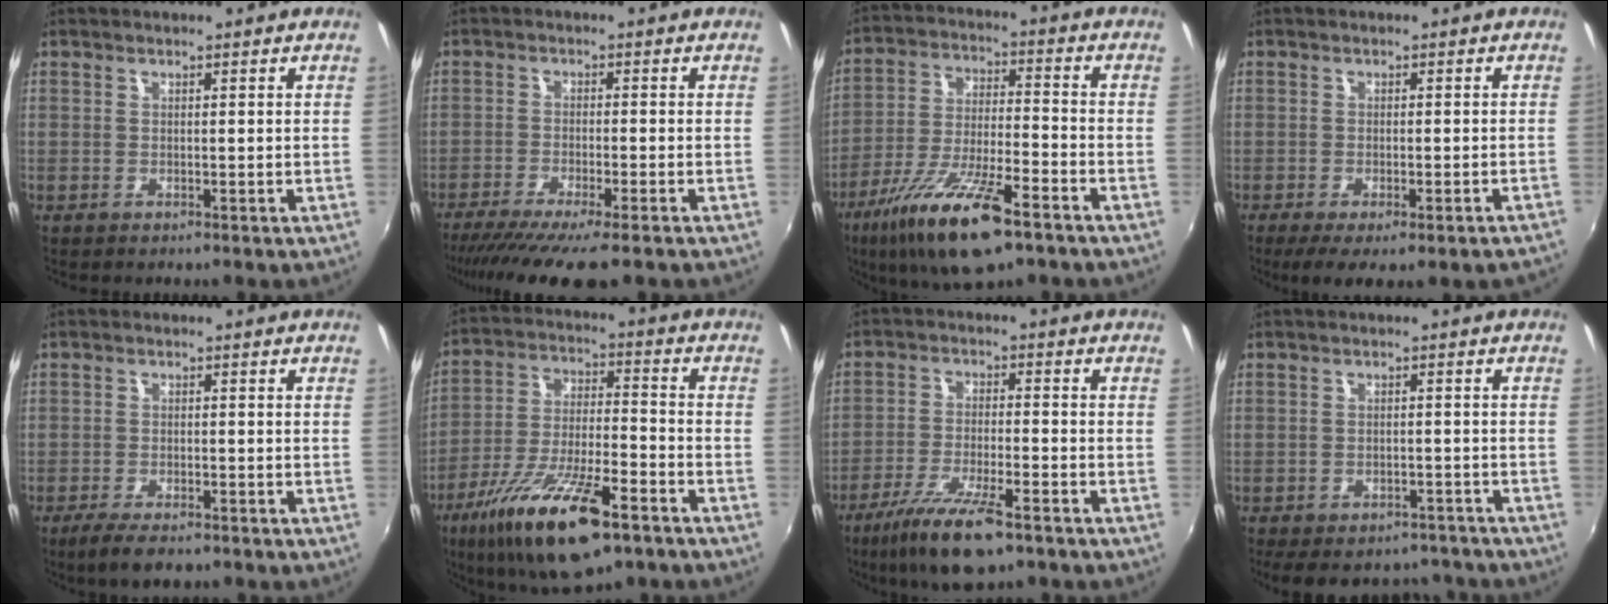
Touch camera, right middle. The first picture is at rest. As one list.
[{"total": 10.9, "force": [-8.8, 0.5, 6.4], "torque": [-0.132, -0.035, -0.140]}, {"total": 16.4, "force": [-10.4, 4.1, 12.0], "torque": [-0.238, -0.040, -0.190]}, {"total": 8.3, "force": [-5.8, 1.4, 5.8], "torque": [-0.107, -0.037, -0.079]}, {"total": 5.5, "force": [-4.2, 1.3, 3.3], "torque": [-0.079, -0.013, -0.073]}, {"total": 19.1, "force": [-11.6, 5.6, 14.1], "torque": [-0.268, -0.041, -0.202]}, {"total": 11.9, "force": [-8.1, 3.0, 8.2], "torque": [-0.180, -0.029, -0.147]}, {"total": 13.9, "force": [-11.6, 5.8, 5.1], "torque": [-0.110, 0.002, -0.142]}]